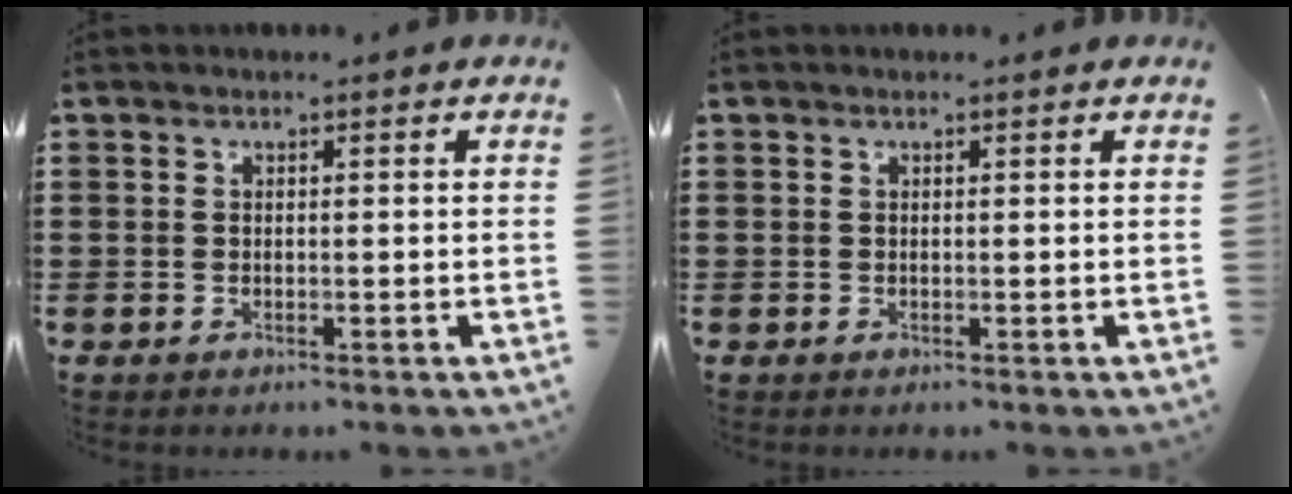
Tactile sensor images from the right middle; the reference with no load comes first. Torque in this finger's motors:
{"motor_torque": [0.00, 0.00, 0.00, 0.00]}